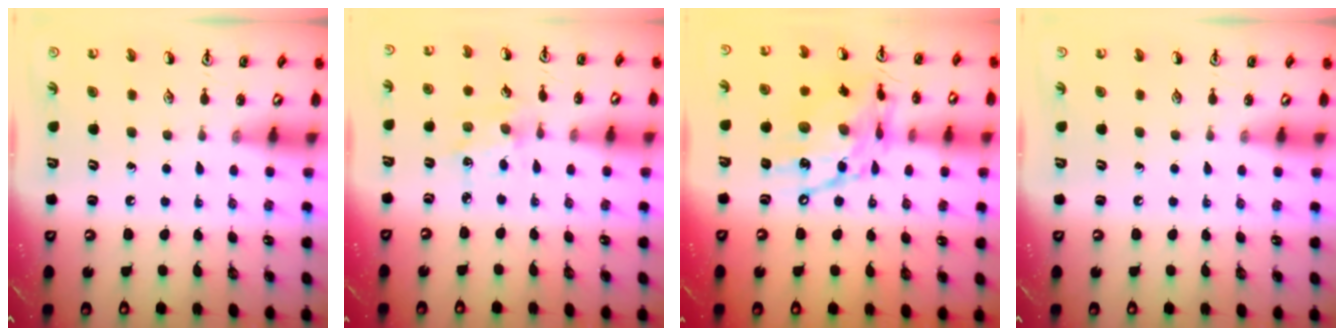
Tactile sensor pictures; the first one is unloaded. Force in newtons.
{"total": 1.7, "press": 1.7, "slide": 0.3}
{"total": 16.0, "press": 16.0, "slide": 1.0}
{"total": 0.0}